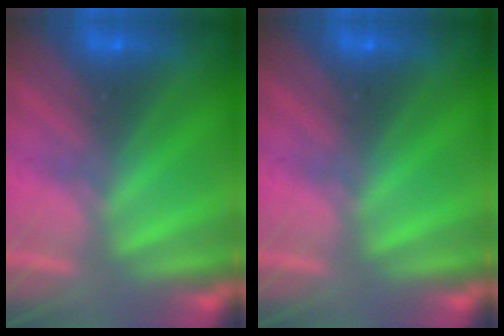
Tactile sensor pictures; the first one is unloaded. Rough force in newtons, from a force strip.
{"total": 0.0}